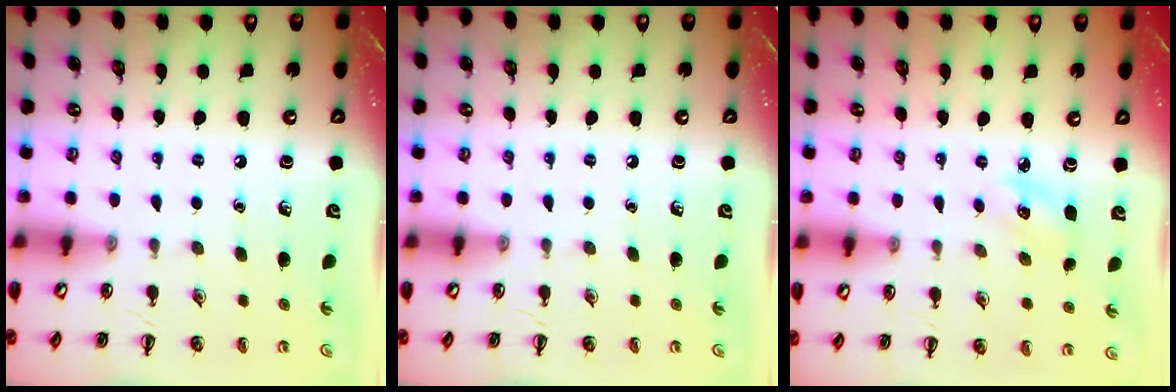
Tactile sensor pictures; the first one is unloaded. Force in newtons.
{"total": 0.0}
{"total": 4.9, "press": 4.7, "slide": 1.2}